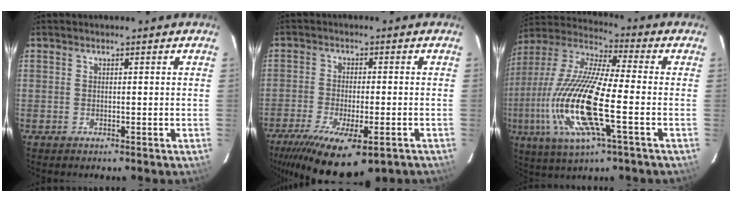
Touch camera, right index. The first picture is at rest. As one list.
[{"total": 17.8, "force": [-11.5, 5.5, 12.4], "torque": [-0.248, -0.067, -0.177]}, {"total": 20.3, "force": [-4.9, 4.0, 19.3], "torque": [-0.401, -0.017, -0.105]}]